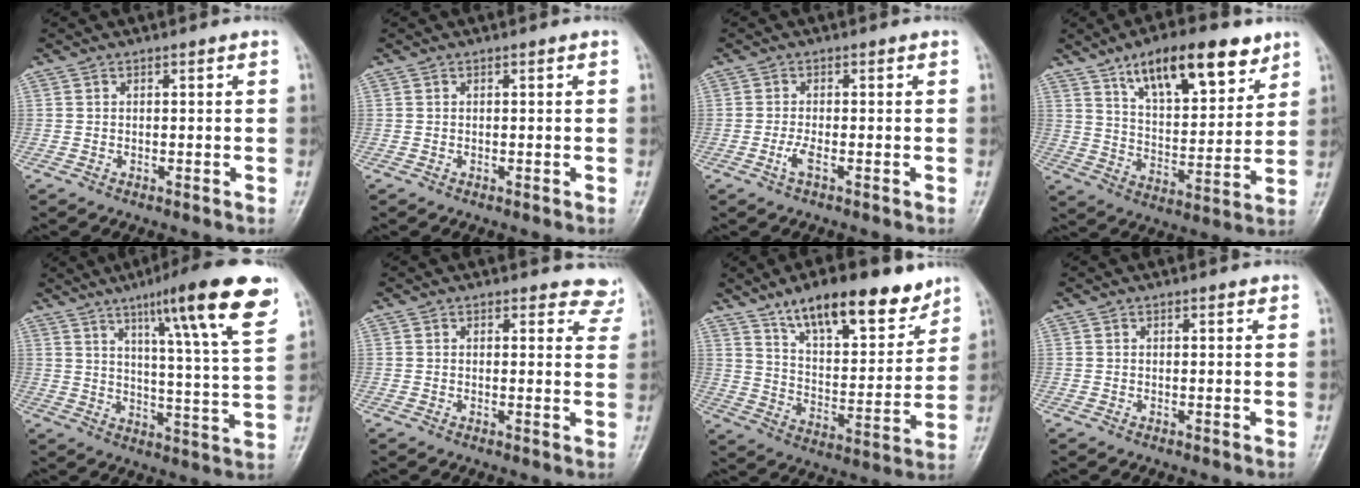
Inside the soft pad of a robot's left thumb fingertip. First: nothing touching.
{"total": 0.0}
{"total": 2.1, "force": [-0.8, 0.5, 1.9], "torque": [-0.045, -0.003, -0.018]}
{"total": 17.4, "force": [10.6, 6.8, 12.0], "torque": [-0.151, -0.046, 0.177]}
{"total": 19.3, "force": [11.0, 1.9, 15.7], "torque": [-0.204, -0.047, 0.156]}
{"total": 5.4, "force": [4.9, 2.2, 0.1], "torque": [0.043, -0.026, 0.029]}
{"total": 18.4, "force": [12.8, 6.8, 11.4], "torque": [-0.134, -0.068, 0.213]}
{"total": 0.7, "force": [0.6, 0.3, 0.4], "torque": [-0.007, -0.003, 0.006]}